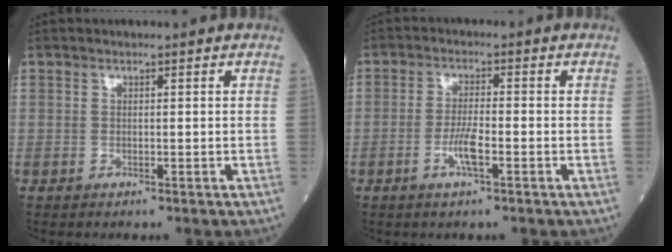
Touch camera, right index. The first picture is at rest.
{"total": 4.0, "force": [-1.7, 0.4, 3.6], "torque": [-0.073, -0.002, -0.034]}